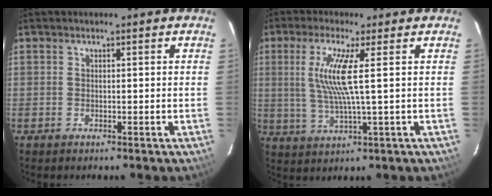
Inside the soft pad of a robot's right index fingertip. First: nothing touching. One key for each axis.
{"total": 8.1, "fx": 1.8, "fy": -0.3, "fz": 7.9, "tx": -0.158, "ty": -0.009, "tz": 0.040}